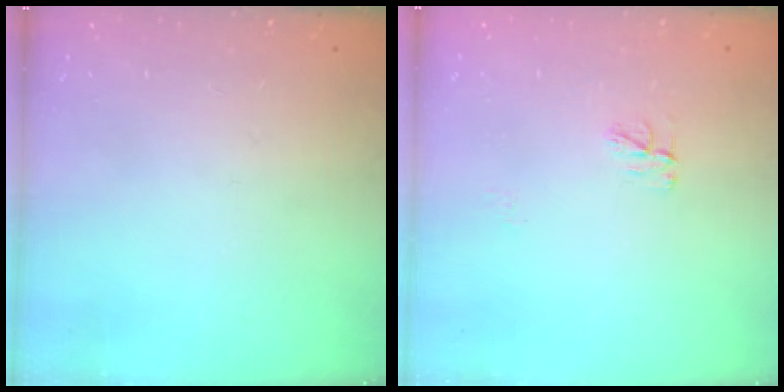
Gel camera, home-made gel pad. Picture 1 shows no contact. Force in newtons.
{"total": 3.9, "press": 3.9, "slide": 0.2}